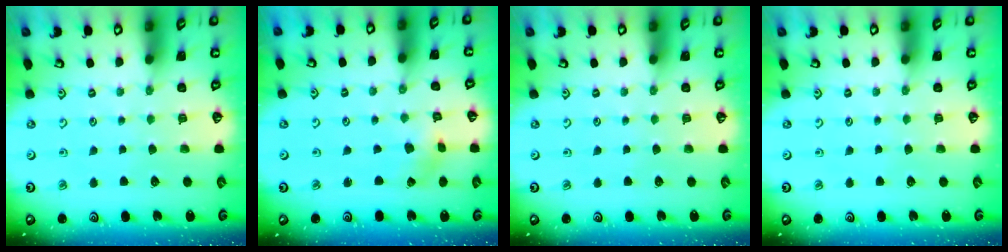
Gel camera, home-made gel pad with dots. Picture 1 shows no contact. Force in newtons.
{"total": 1.8, "press": 1.8, "slide": 0.3}
{"total": 0.0}
{"total": 0.0}